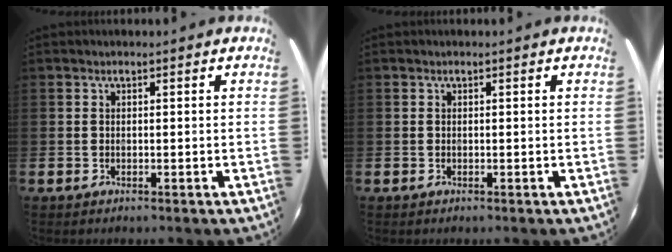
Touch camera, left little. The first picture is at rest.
{"total": 0.0}